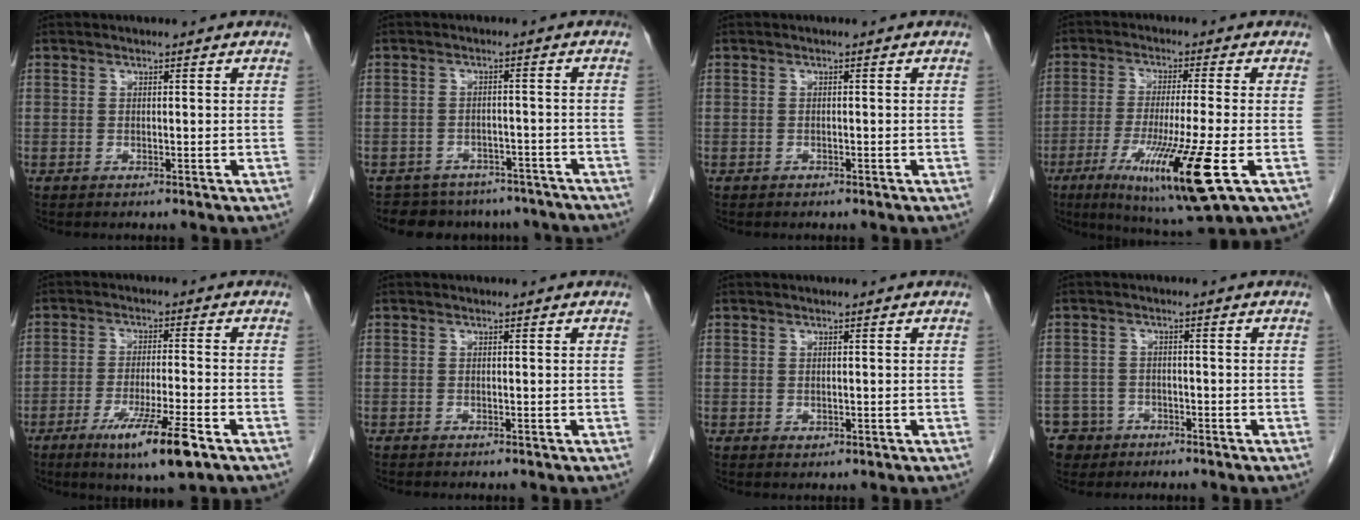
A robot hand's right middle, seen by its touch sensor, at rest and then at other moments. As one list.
[{"total": 10.3, "force": [-8.9, 4.9, 1.5], "torque": [-0.014, 0.016, -0.099]}, {"total": 0.0}, {"total": 14.7, "force": [-5.5, -0.1, 13.7], "torque": [-0.249, -0.046, -0.088]}, {"total": 9.8, "force": [-5.5, 0.2, 8.1], "torque": [-0.142, -0.024, -0.089]}, {"total": 0.8, "force": [-0.7, 0.2, 0.3], "torque": [-0.007, 0.000, -0.012]}, {"total": 0.5, "force": [-0.1, 0.4, 0.3], "torque": [-0.007, -0.002, 0.002]}, {"total": 4.8, "force": [-3.1, 3.7, -0.1], "torque": [0.005, 0.010, -0.053]}]